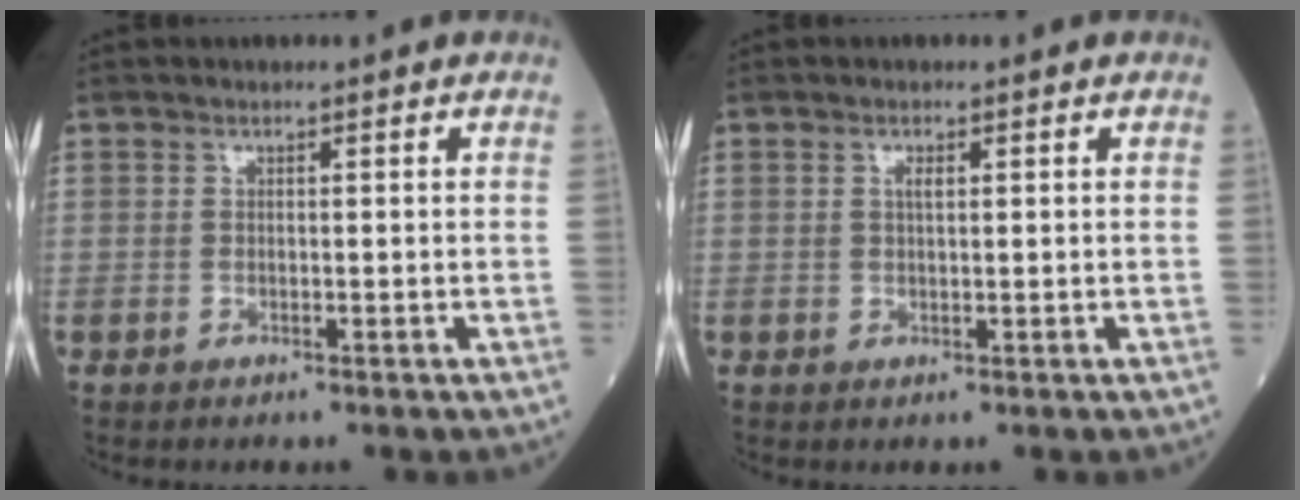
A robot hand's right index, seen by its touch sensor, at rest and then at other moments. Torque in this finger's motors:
{"motor_torque": [0.17, 0.14, 0.07, 0.03]}